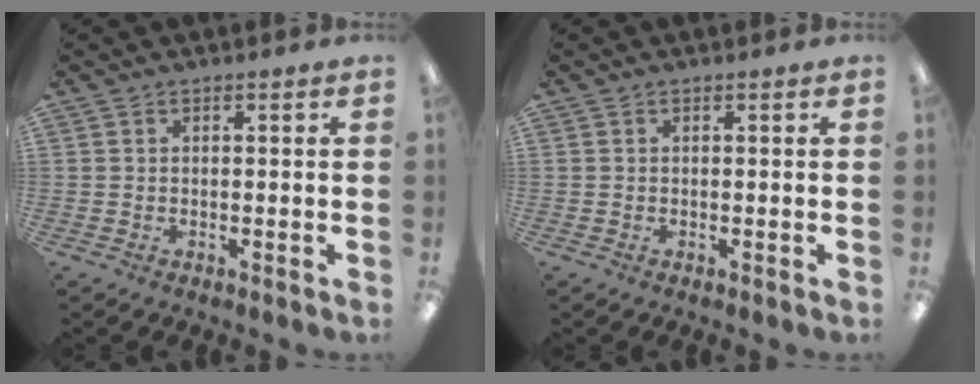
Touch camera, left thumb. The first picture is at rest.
{"total": 0.0}